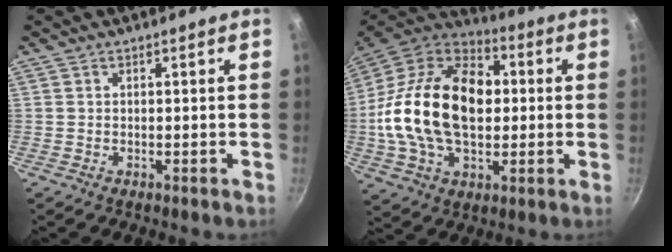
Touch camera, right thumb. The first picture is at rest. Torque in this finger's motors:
{"motor_torque": [0.57, 2.97, 1.47, -1.30, 0.76]}